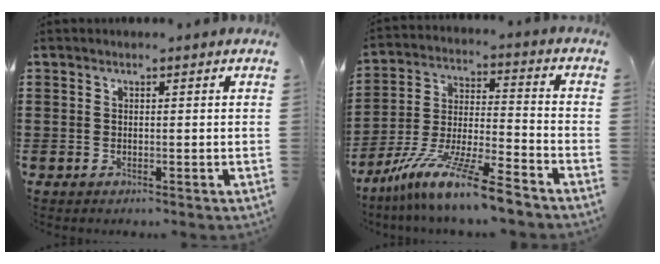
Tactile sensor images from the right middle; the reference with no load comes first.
{"total": 11.8, "force": [-9.8, -0.1, 6.6], "torque": [-0.138, 0.006, -0.195]}